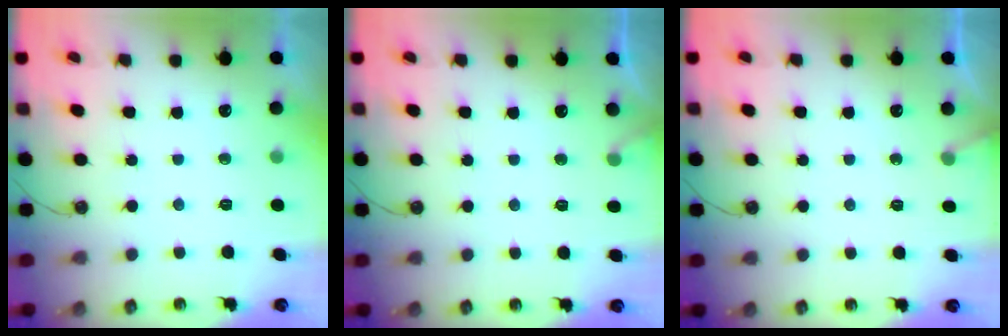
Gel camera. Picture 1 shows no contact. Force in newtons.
{"total": 3.7, "press": 3.7, "slide": 0.2}
{"total": 3.7, "press": 3.7, "slide": 0.4}